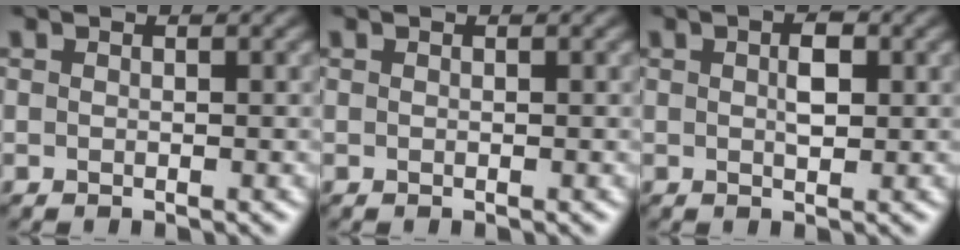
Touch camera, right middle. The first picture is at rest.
{"total": 0.0}
{"total": 2.3, "force": [0.4, 1.1, 2.0], "torque": [-0.034, 0.003, 0.006]}